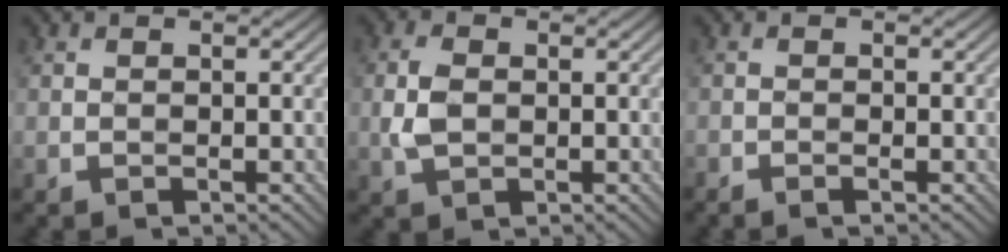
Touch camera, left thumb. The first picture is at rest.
{"total": 3.3, "force": [0.0, 2.2, 2.4], "torque": [-0.063, 0.004, -0.002]}
{"total": 0.9, "force": [-0.5, 0.1, 0.7], "torque": [-0.014, 0.001, -0.015]}